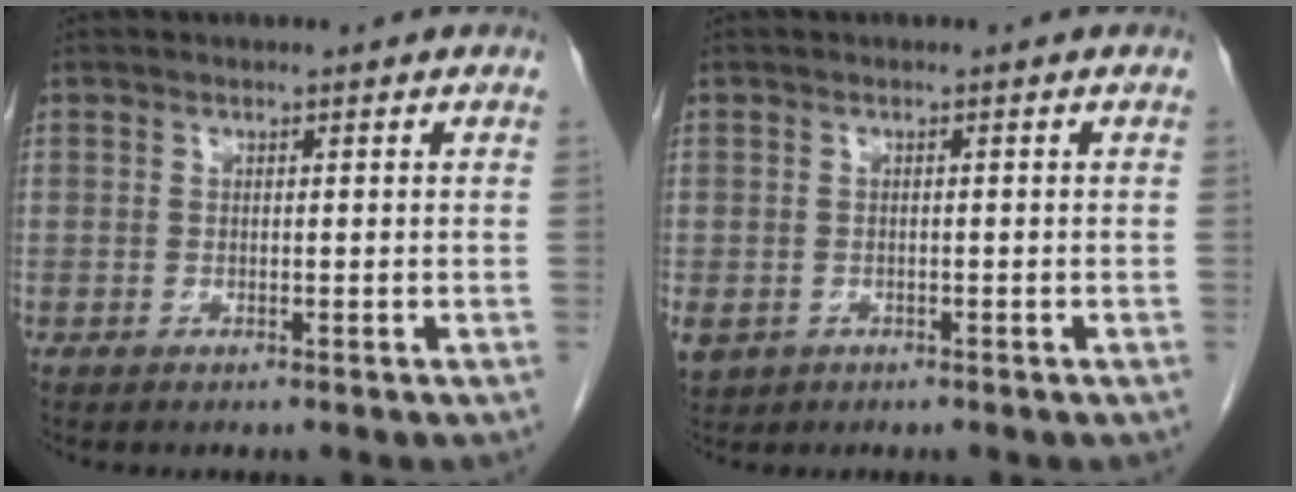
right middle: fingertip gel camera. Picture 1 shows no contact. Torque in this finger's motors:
{"motor_torque": [1.15, -0.98, 0.89, 0.21]}